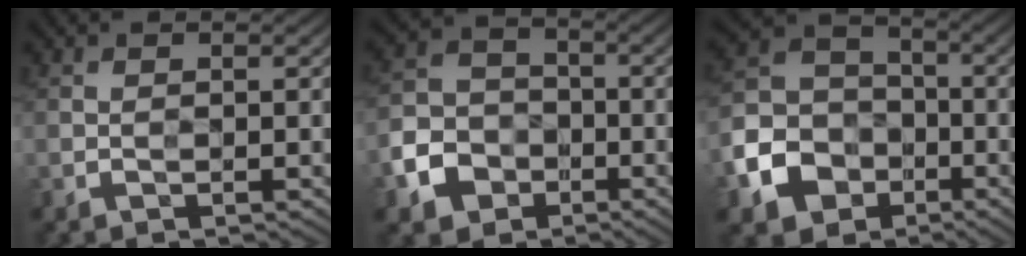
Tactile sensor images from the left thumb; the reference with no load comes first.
{"total": 7.0, "force": [-3.4, 5.5, 2.8], "torque": [-0.076, -0.003, -0.078]}
{"total": 9.8, "force": [-4.4, 7.7, 4.3], "torque": [-0.123, -0.015, -0.094]}